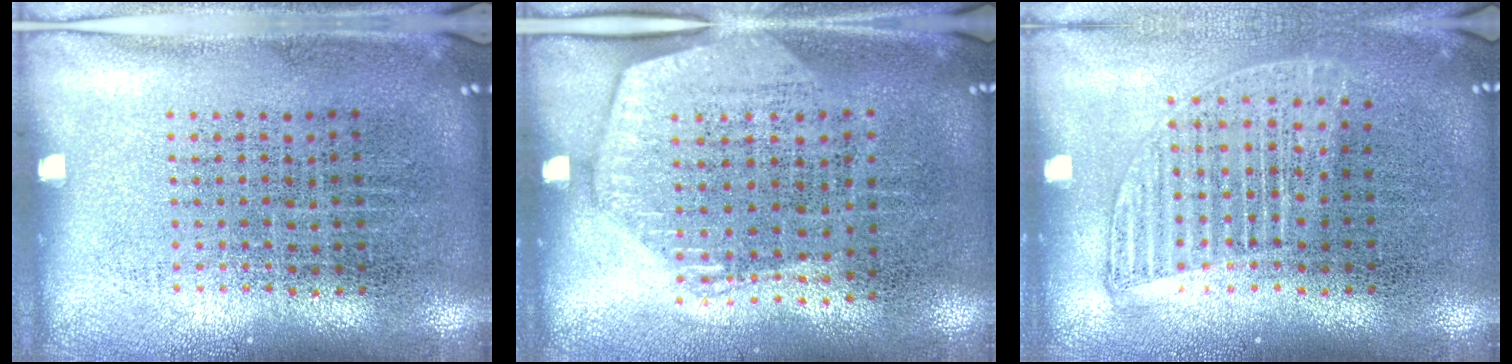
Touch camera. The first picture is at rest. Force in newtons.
{"total": 1.5, "press": 1.4, "slide": 0.7}
{"total": 1.2, "press": 1.1, "slide": 0.6}